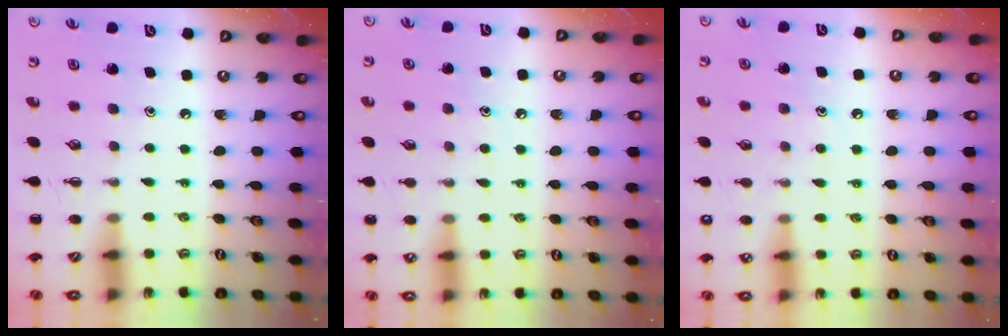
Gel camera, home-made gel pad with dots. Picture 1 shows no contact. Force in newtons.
{"total": 6.9, "press": 6.6, "slide": 1.8}
{"total": 6.5, "press": 6.4, "slide": 1.4}